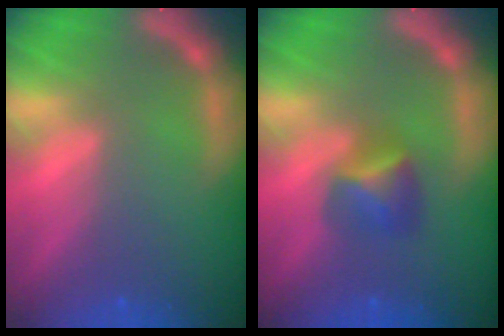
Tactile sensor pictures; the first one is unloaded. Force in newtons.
{"total": 2.9}